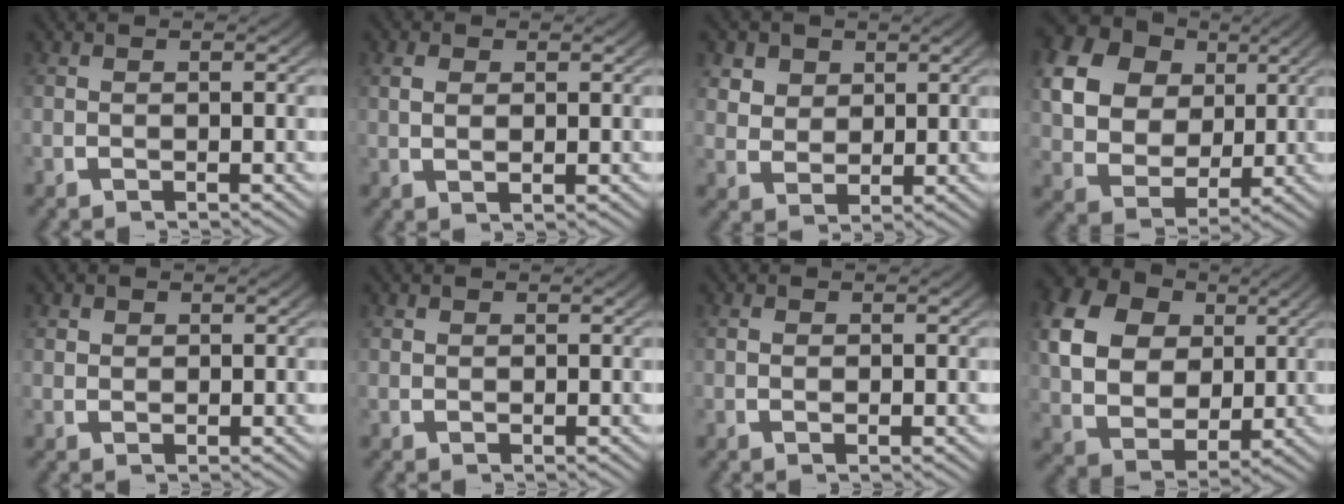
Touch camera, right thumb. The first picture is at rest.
{"total": 1.8, "force": [0.7, 1.1, 1.2], "torque": [-0.019, -0.004, 0.021]}
{"total": 4.7, "force": [1.7, 3.7, 2.3], "torque": [-0.053, -0.020, 0.043]}
{"total": 15.7, "force": [3.0, 12.6, 8.9], "torque": [-0.207, -0.020, 0.047]}
{"total": 1.5, "force": [0.8, 1.1, 0.5], "torque": [-0.011, -0.003, 0.021]}
{"total": 0.8, "force": [0.5, 0.6, 0.2], "torque": [-0.005, -0.002, 0.016]}
{"total": 0.7, "force": [0.2, 0.4, 0.6], "torque": [-0.013, -0.005, 0.009]}
{"total": 15.6, "force": [2.4, 12.3, 9.3], "torque": [-0.223, -0.031, 0.046]}